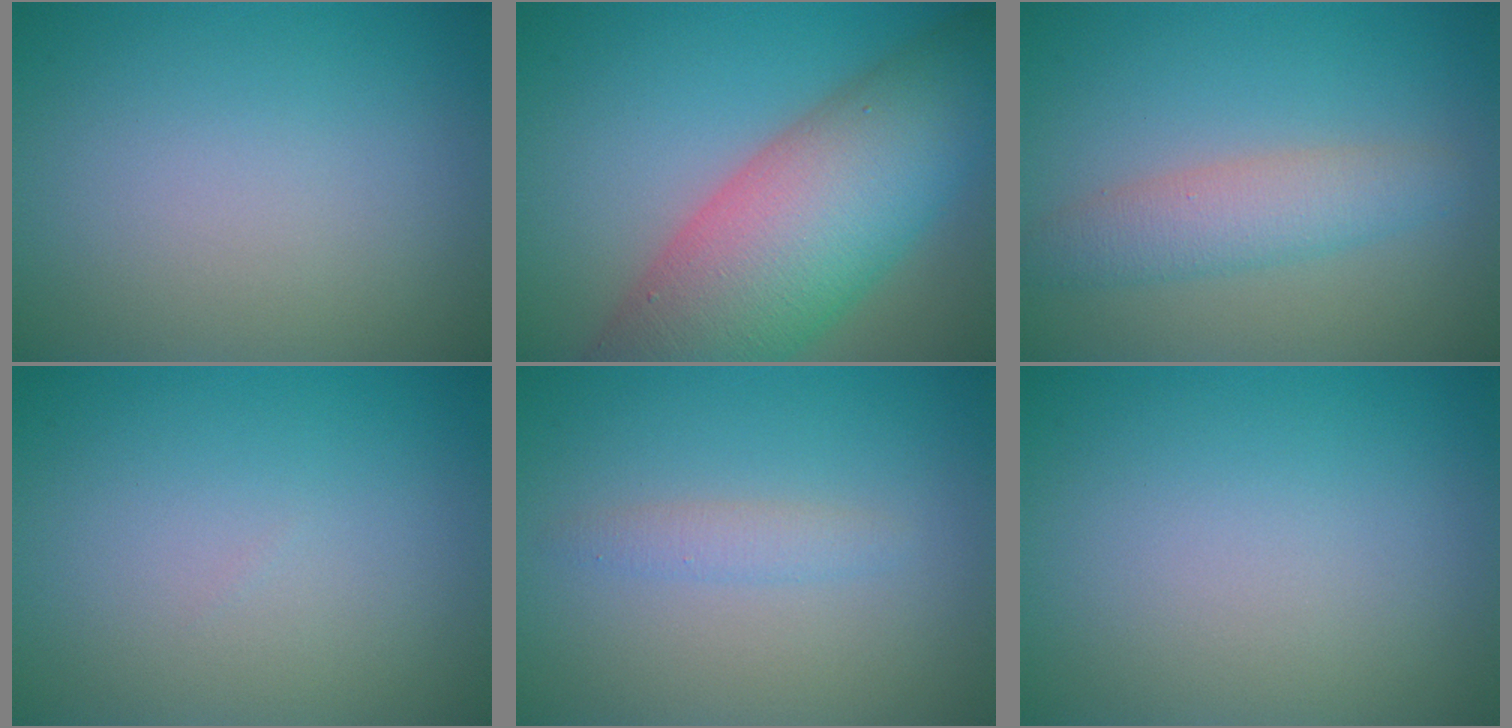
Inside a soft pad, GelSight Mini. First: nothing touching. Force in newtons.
{"total": 13.1, "press": 13.1, "slide": 0.6}
{"total": 3.5, "press": 3.5, "slide": 0.0}
{"total": 0.0}
{"total": 1.3, "press": 1.3, "slide": 0.0}
{"total": 0.0}